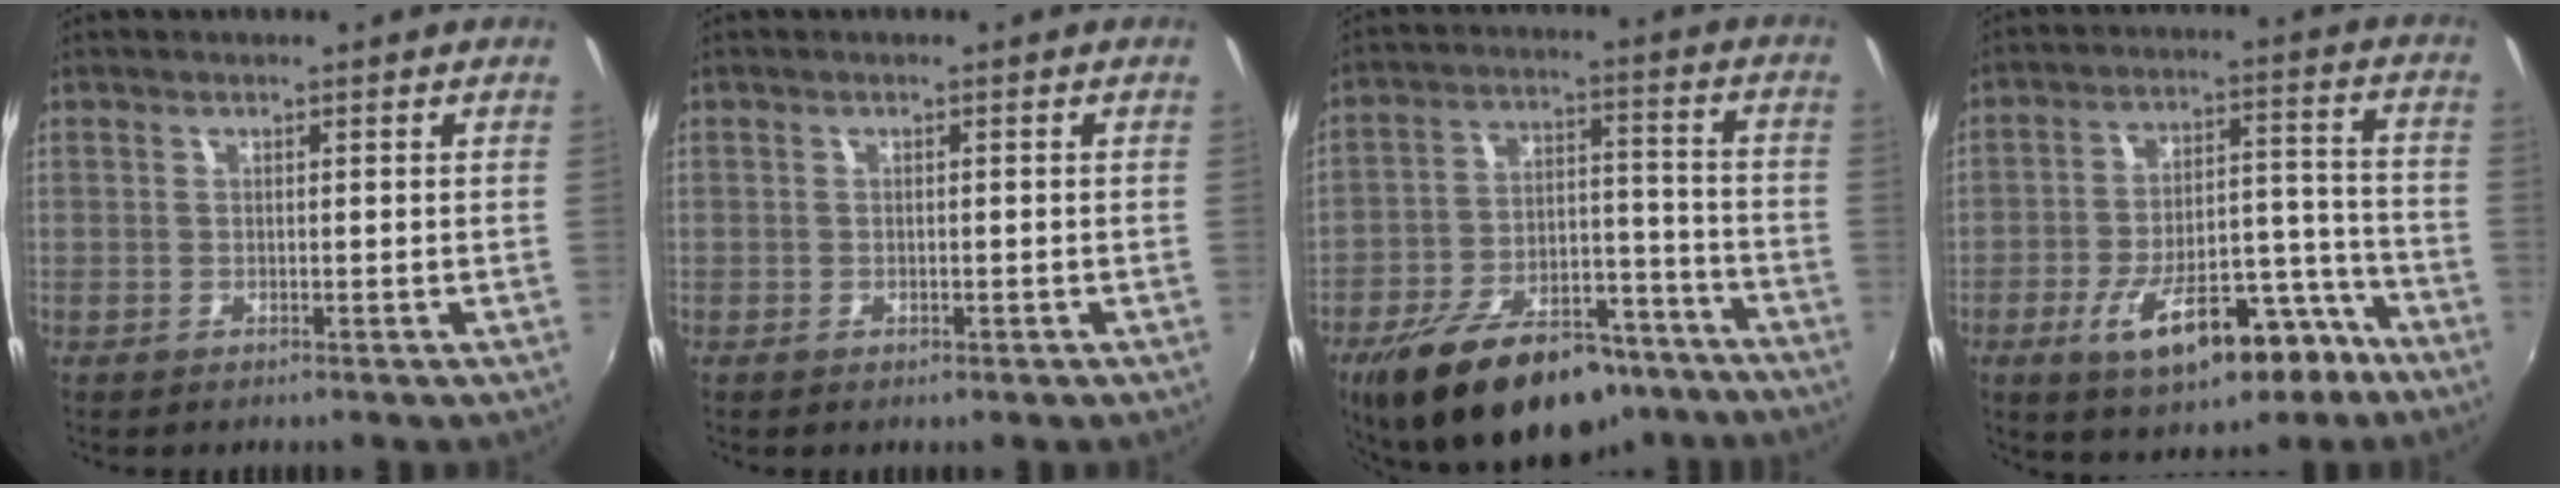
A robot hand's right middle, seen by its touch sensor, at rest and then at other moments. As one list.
[{"total": 1.0, "force": [-0.6, 0.6, 0.5], "torque": [-0.008, -0.004, -0.011]}, {"total": 22.9, "force": [-16.6, 10.3, 12.0], "torque": [-0.221, 0.006, -0.238]}, {"total": 16.4, "force": [-9.7, 7.0, 11.2], "torque": [-0.194, 0.017, -0.134]}]